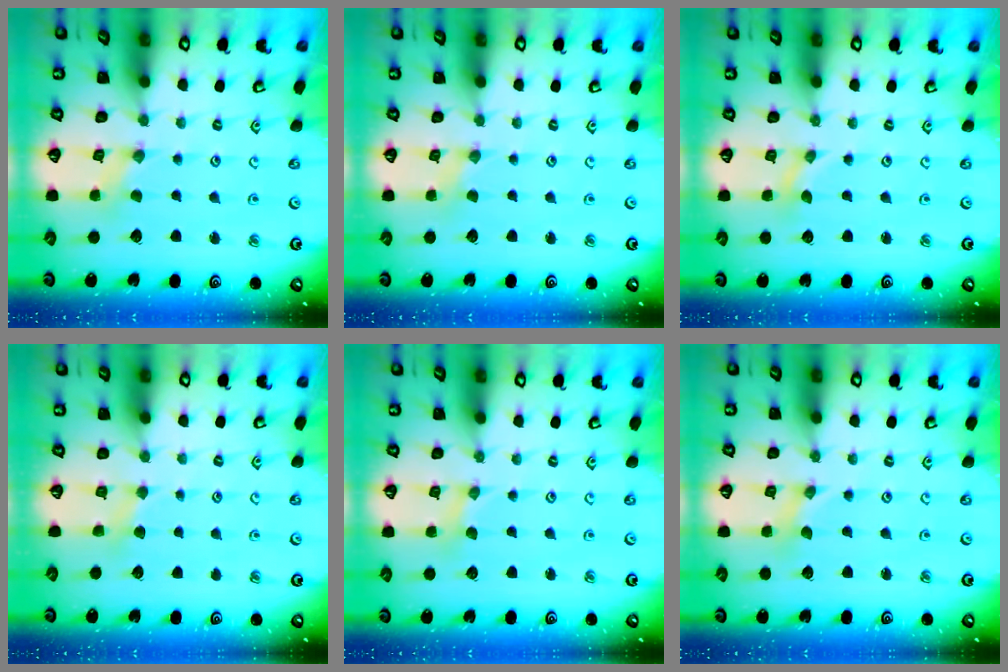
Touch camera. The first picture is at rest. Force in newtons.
{"total": 0.7, "press": 0.7, "slide": 0.2}
{"total": 0.0}
{"total": 2.6, "press": 2.5, "slide": 0.4}
{"total": 1.6, "press": 1.6, "slide": 0.3}
{"total": 0.0}